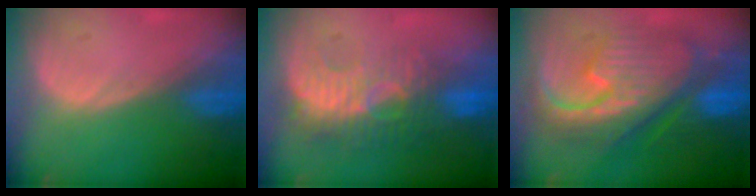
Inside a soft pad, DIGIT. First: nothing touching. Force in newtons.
{"total": 9.3, "press": 8.8, "slide": 2.9}
{"total": 12.2, "press": 12.1, "slide": 1.2}